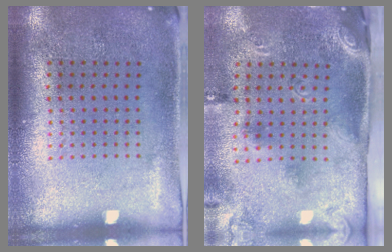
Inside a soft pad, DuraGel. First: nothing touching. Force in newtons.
{"total": 2.8, "press": 1.7, "slide": 2.2}